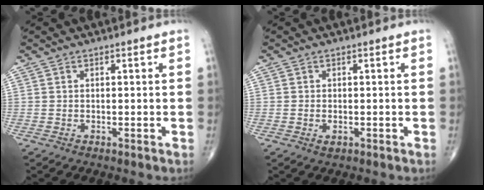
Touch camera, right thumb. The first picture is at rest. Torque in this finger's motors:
{"motor_torque": [-0.63, 0.17, -0.16, -0.02, 0.10]}